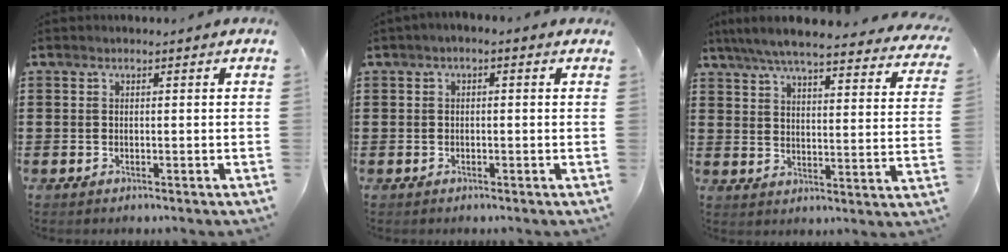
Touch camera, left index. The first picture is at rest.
{"total": 1.0, "force": [-0.6, 0.3, 0.8], "torque": [-0.015, -0.001, -0.011]}
{"total": 6.5, "force": [5.8, 0.2, 3.0], "torque": [-0.083, -0.035, 0.099]}